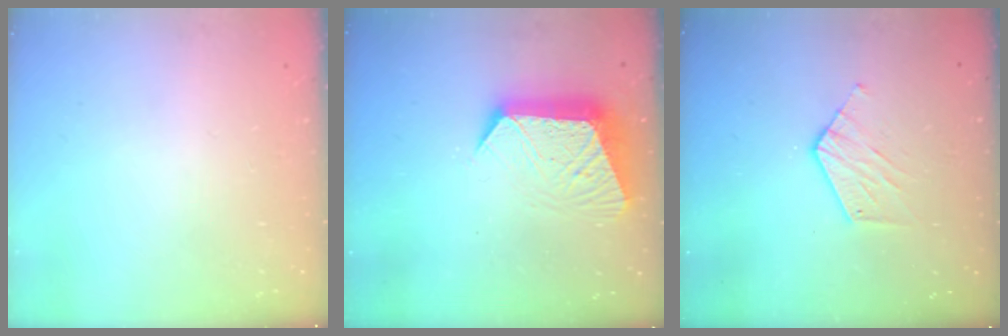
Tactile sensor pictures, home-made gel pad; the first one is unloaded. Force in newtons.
{"total": 12.3, "press": 12.2, "slide": 1.3}
{"total": 7.1, "press": 7.1, "slide": 0.3}